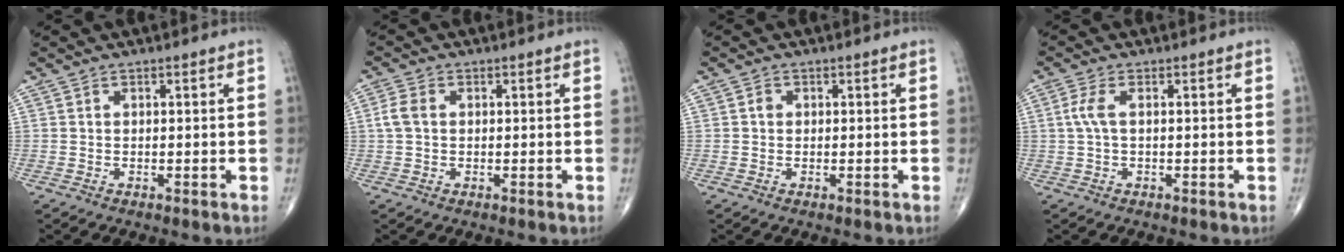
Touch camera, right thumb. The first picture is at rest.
{"total": 3.2, "force": [0.3, 2.2, 2.3], "torque": [-0.056, 0.008, 0.002]}
{"total": 1.1, "force": [0.1, 0.9, 0.5], "torque": [-0.004, 0.002, 0.000]}
{"total": 2.9, "force": [0.3, 1.0, 2.7], "torque": [-0.077, 0.007, 0.004]}